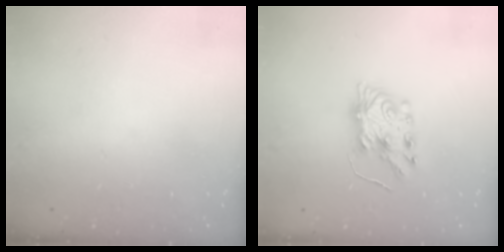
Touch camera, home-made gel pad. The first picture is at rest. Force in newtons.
{"total": 7.3, "press": 7.3, "slide": 0.5}